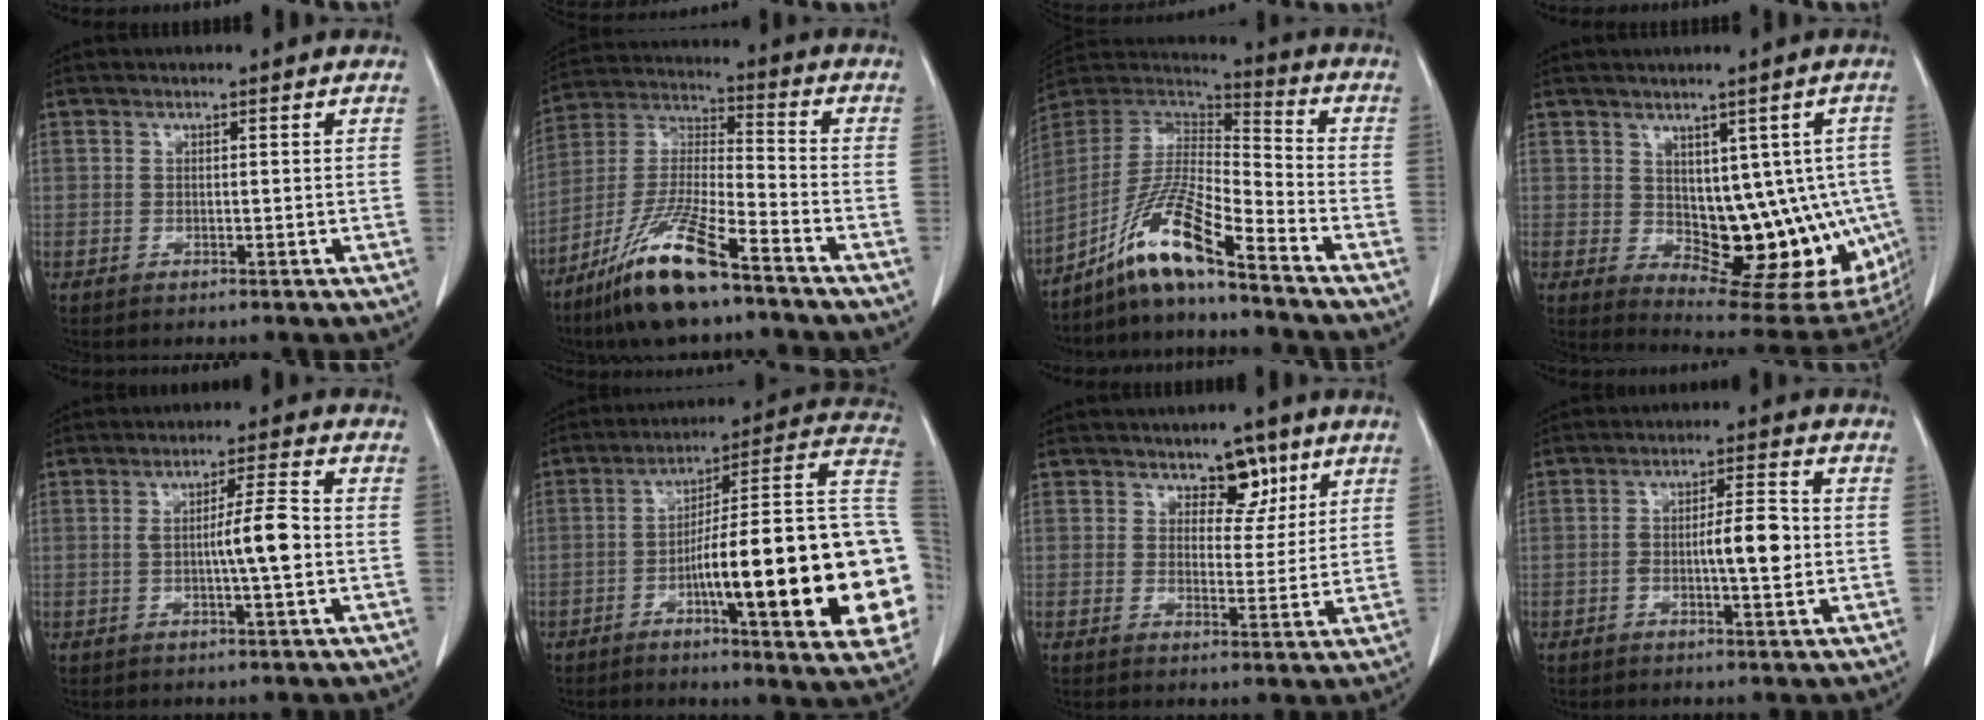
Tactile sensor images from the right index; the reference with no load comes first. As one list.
[{"total": 14.7, "force": [-10.0, 1.7, 10.8], "torque": [-0.228, -0.022, -0.187]}, {"total": 12.8, "force": [-9.2, 0.3, 8.8], "torque": [-0.175, 0.005, -0.173]}, {"total": 15.1, "force": [-1.4, 8.1, 12.6], "torque": [-0.124, 0.006, 0.004]}, {"total": 6.1, "force": [-0.7, 0.0, 6.0], "torque": [-0.096, 0.004, -0.012]}, {"total": 28.2, "force": [-4.8, 3.1, 27.6], "torque": [-0.283, 0.016, -0.073]}, {"total": 4.9, "force": [3.0, 3.0, 2.7], "torque": [-0.025, 0.000, 0.043]}, {"total": 6.6, "force": [-0.8, 1.4, 6.4], "torque": [-0.107, 0.010, -0.014]}]